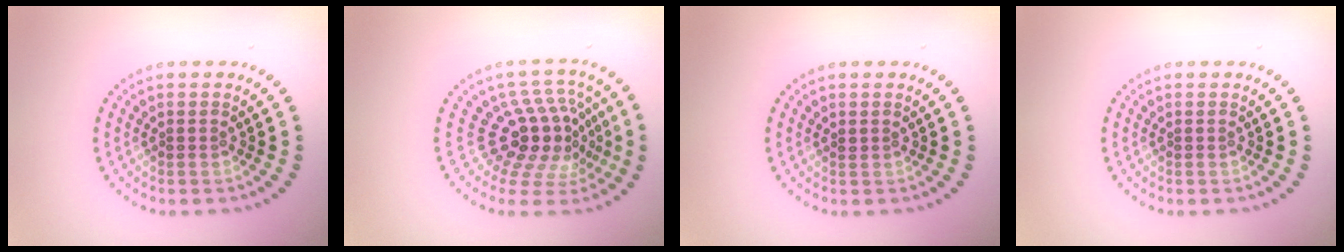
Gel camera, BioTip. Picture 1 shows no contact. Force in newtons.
{"total": 5.2, "press": 3.8, "slide": 3.6}
{"total": 0.7, "press": 0.6, "slide": 0.3}
{"total": 0.0}